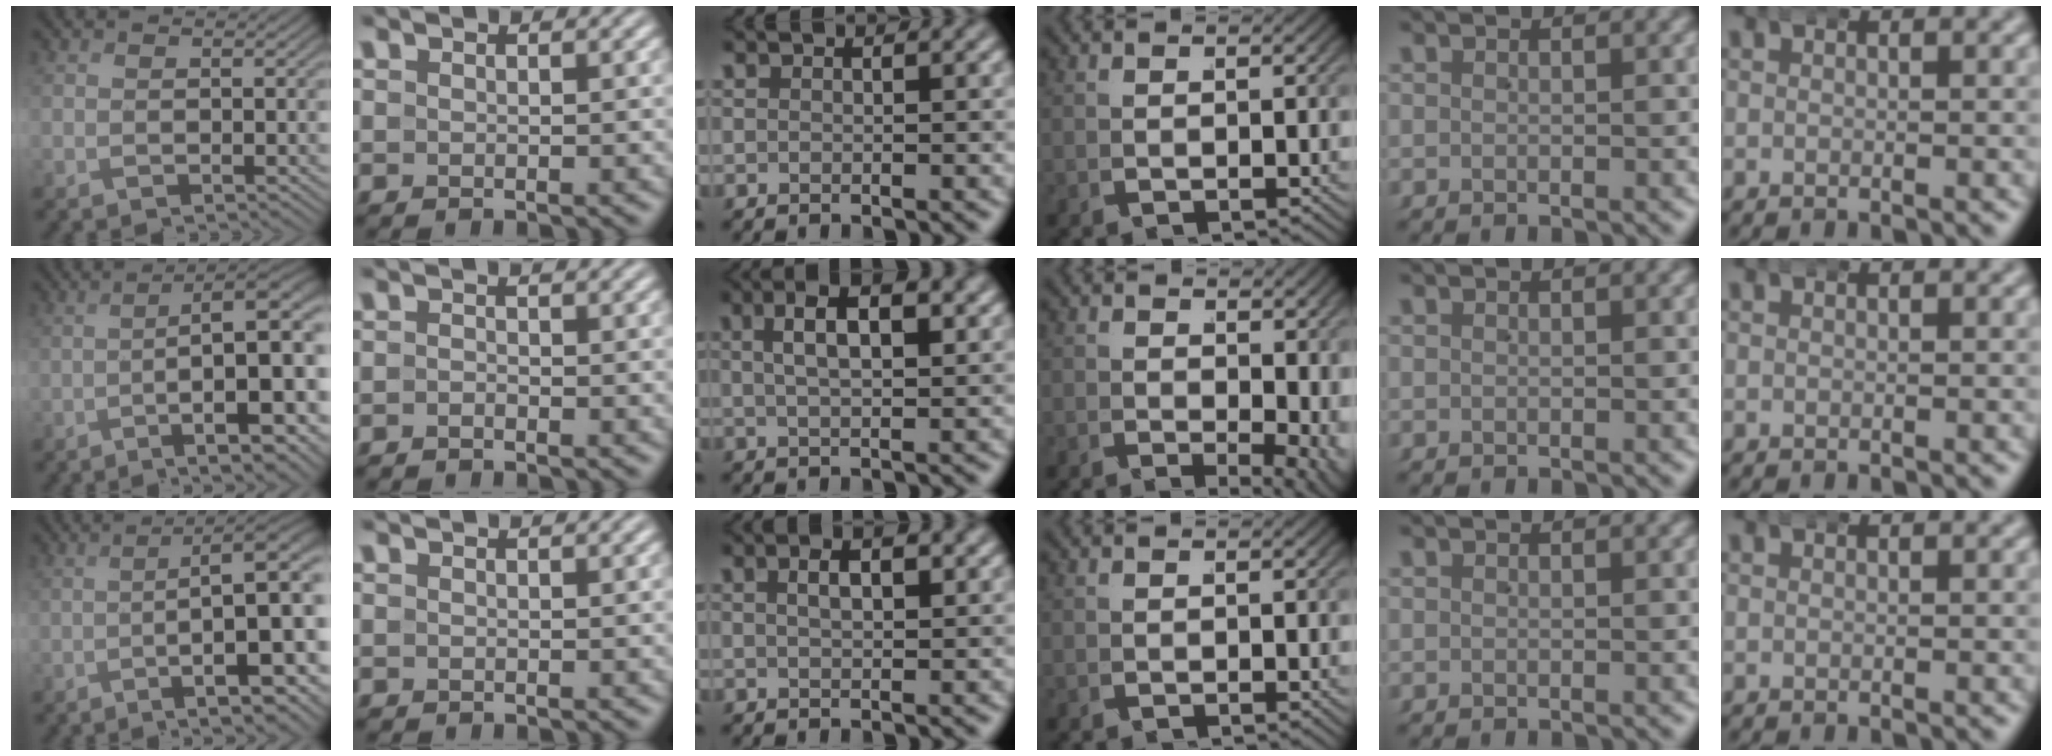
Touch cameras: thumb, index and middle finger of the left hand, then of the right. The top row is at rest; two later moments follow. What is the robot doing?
{"motion": "wrap", "object": "arm wrap"}